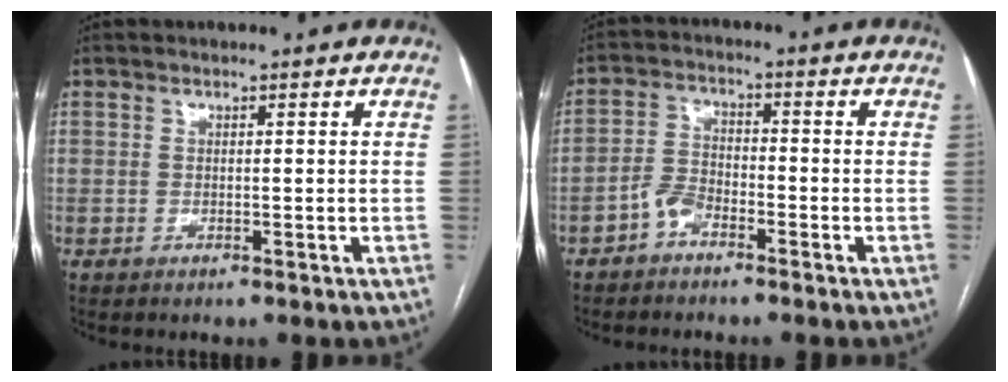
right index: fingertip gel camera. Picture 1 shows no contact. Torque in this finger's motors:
{"motor_torque": [0.52, -0.44, 0.16, 0.05]}